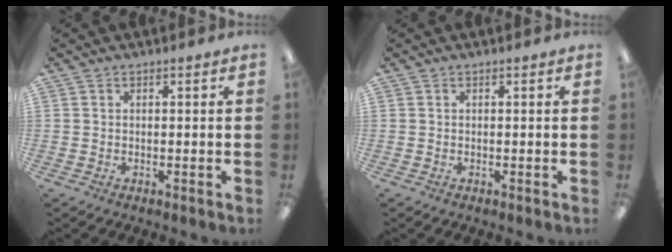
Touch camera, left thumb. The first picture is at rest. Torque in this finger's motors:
{"motor_torque": [-0.01, 0.01, -0.14, 0.04, 0.00]}